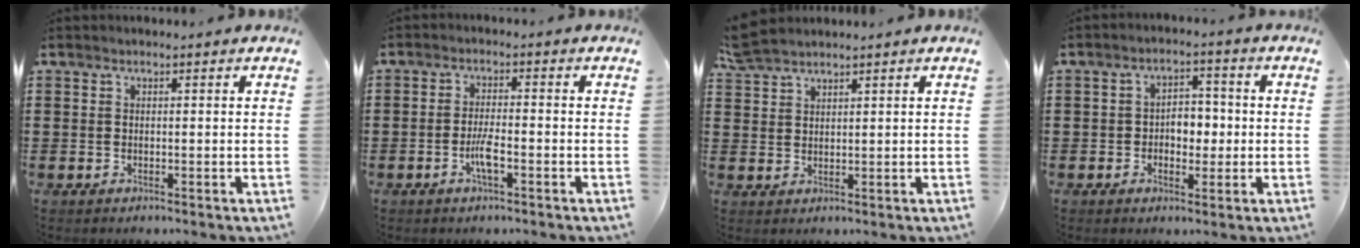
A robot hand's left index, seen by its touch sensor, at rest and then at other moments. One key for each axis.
{"total": 3.6, "fx": -1.4, "fy": 0.7, "fz": 3.2, "tx": -0.070, "ty": -0.003, "tz": -0.029}
{"total": 3.5, "fx": 3.3, "fy": 0.8, "fz": 1.0, "tx": -0.031, "ty": -0.002, "tz": 0.063}
{"total": 4.3, "fx": -0.6, "fy": 2.9, "fz": 3.1, "tx": -0.050, "ty": 0.004, "tz": -0.021}